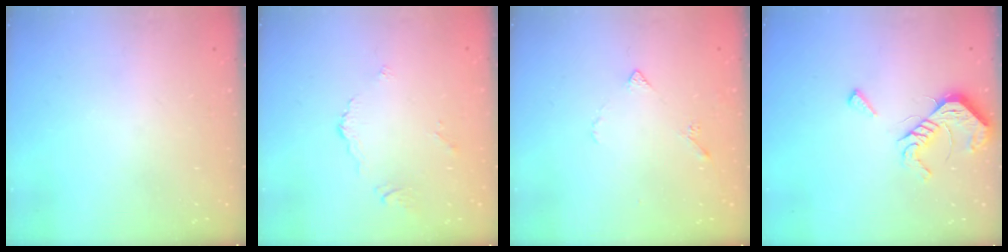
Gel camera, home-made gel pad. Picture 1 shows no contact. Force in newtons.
{"total": 3.7, "press": 3.6, "slide": 0.7}
{"total": 3.0, "press": 3.0, "slide": 0.6}
{"total": 10.4, "press": 10.4, "slide": 1.1}